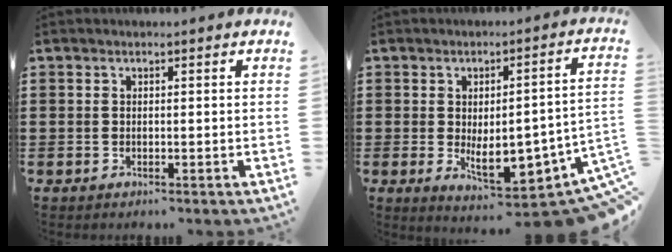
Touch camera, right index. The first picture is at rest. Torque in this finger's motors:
{"motor_torque": [1.69, -0.45, 0.58, 0.19]}